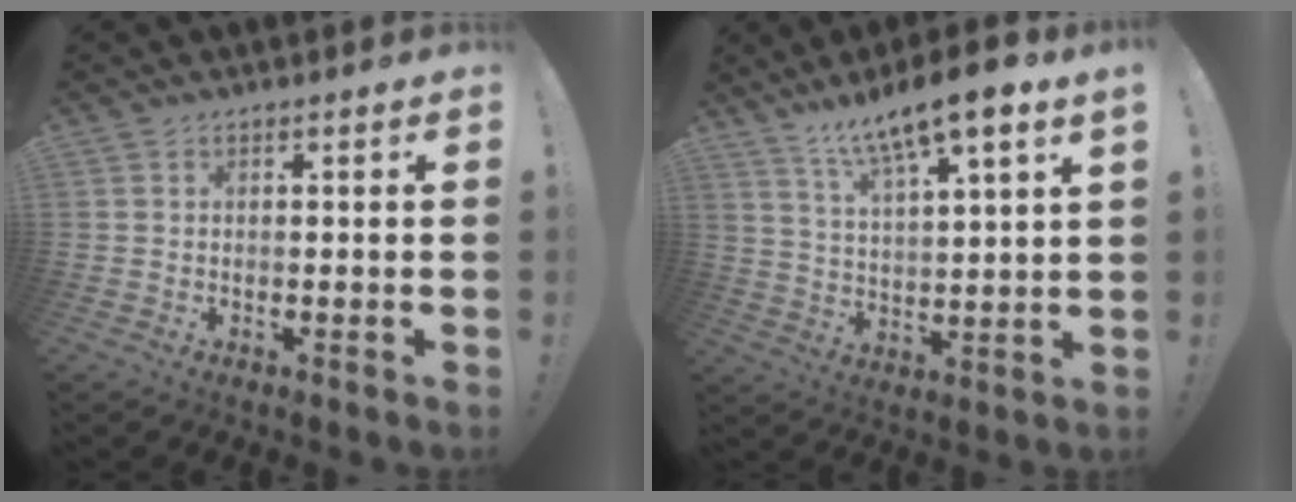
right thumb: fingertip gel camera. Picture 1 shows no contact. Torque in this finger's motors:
{"motor_torque": [0.32, 0.53, 0.42, 0.88, 0.15]}